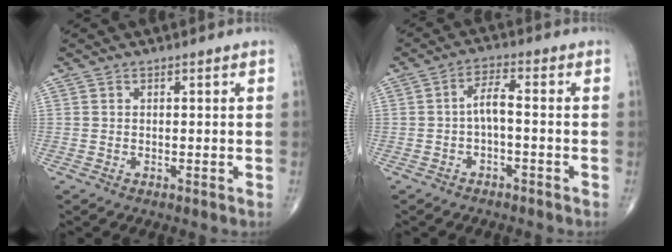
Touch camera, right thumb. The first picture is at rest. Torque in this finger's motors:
{"motor_torque": [2.52, 2.49, 0.33, -0.05, 0.12]}